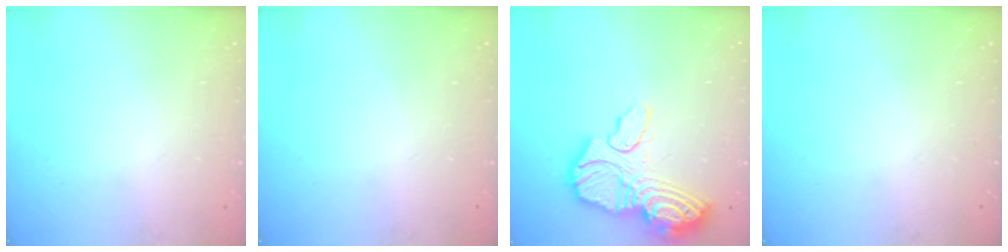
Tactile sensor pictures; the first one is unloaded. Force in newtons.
{"total": 0.0}
{"total": 22.0, "press": 21.9, "slide": 2.4}
{"total": 0.0}